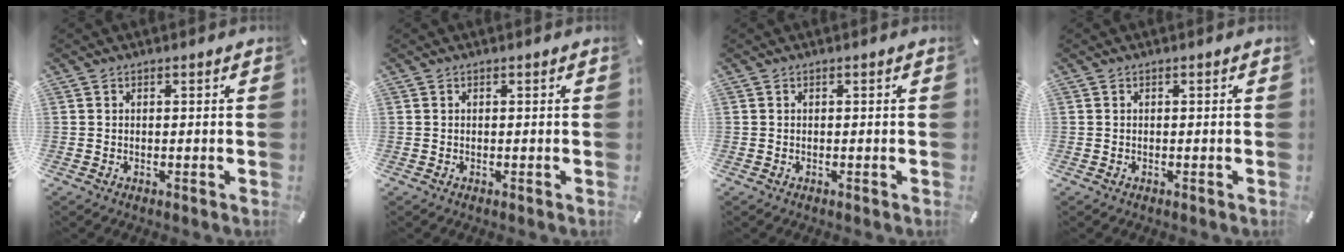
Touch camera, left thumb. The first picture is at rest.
{"total": 0.0}
{"total": 0.0}
{"total": 0.0}